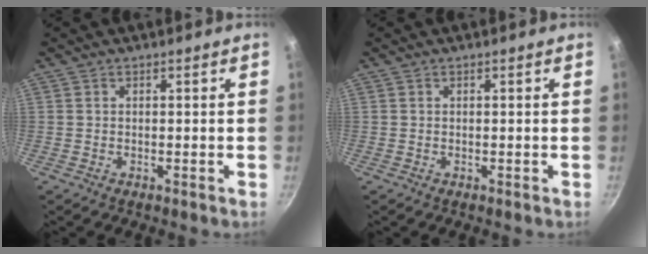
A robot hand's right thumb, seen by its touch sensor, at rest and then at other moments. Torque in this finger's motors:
{"motor_torque": [-0.16, -0.35, 0.34, -0.26, 0.01]}